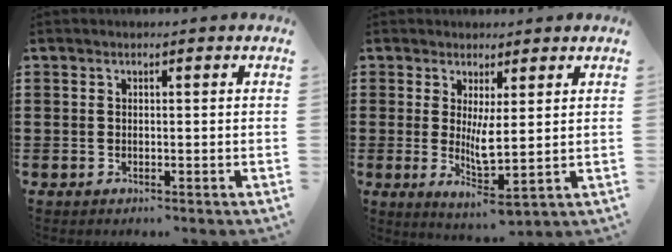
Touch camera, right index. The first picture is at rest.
{"total": 4.4, "force": [1.4, 0.5, 4.2], "torque": [-0.067, -0.022, 0.023]}